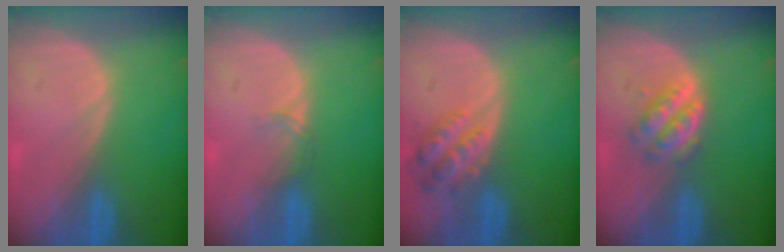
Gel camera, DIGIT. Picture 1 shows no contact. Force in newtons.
{"total": 1.3, "press": 1.2, "slide": 0.2}
{"total": 5.6, "press": 5.1, "slide": 2.2}
{"total": 4.8, "press": 4.4, "slide": 1.9}